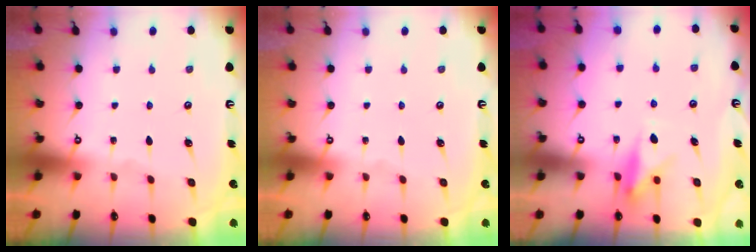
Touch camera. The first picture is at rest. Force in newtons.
{"total": 0.0}
{"total": 9.5, "press": 9.5, "slide": 0.4}